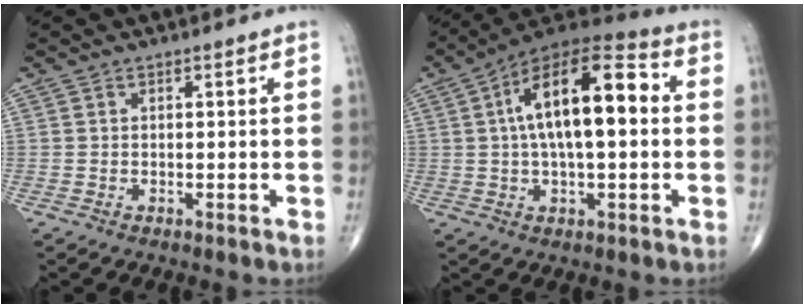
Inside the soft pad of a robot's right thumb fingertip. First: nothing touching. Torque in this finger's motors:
{"motor_torque": [1.02, 3.99, 1.44, 0.55, 0.13]}